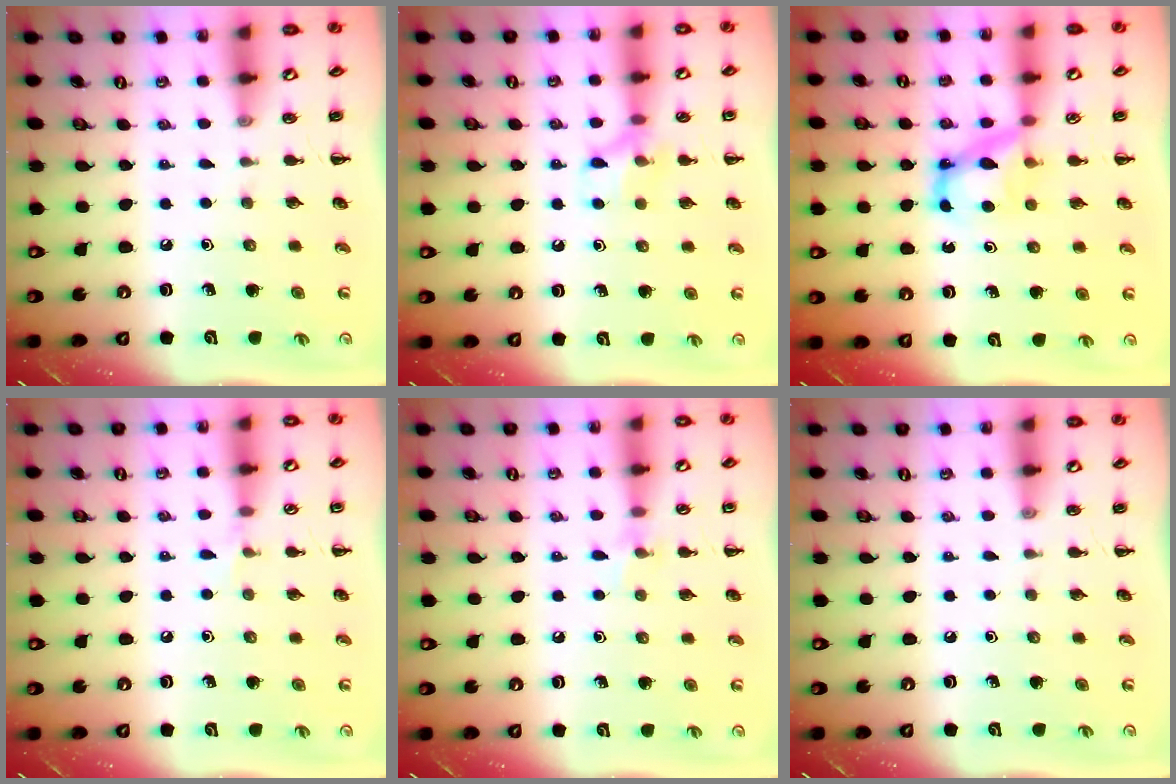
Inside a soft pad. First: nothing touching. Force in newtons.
{"total": 8.9, "press": 8.8, "slide": 1.4}
{"total": 6.3, "press": 6.3, "slide": 0.5}
{"total": 4.0, "press": 3.7, "slide": 1.4}
{"total": 5.3, "press": 5.1, "slide": 1.4}
{"total": 0.0}